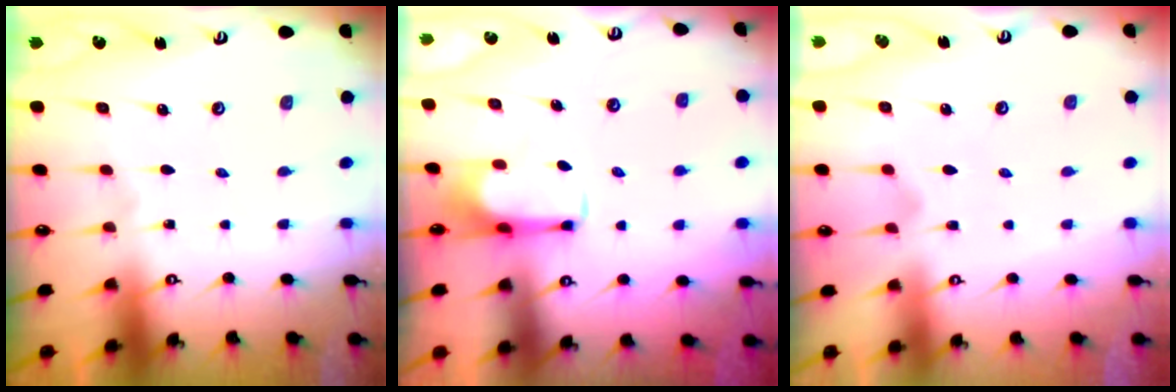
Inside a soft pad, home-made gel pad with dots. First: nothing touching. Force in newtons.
{"total": 1.8, "press": 1.8, "slide": 0.4}
{"total": 1.2, "press": 0.3, "slide": 1.1}